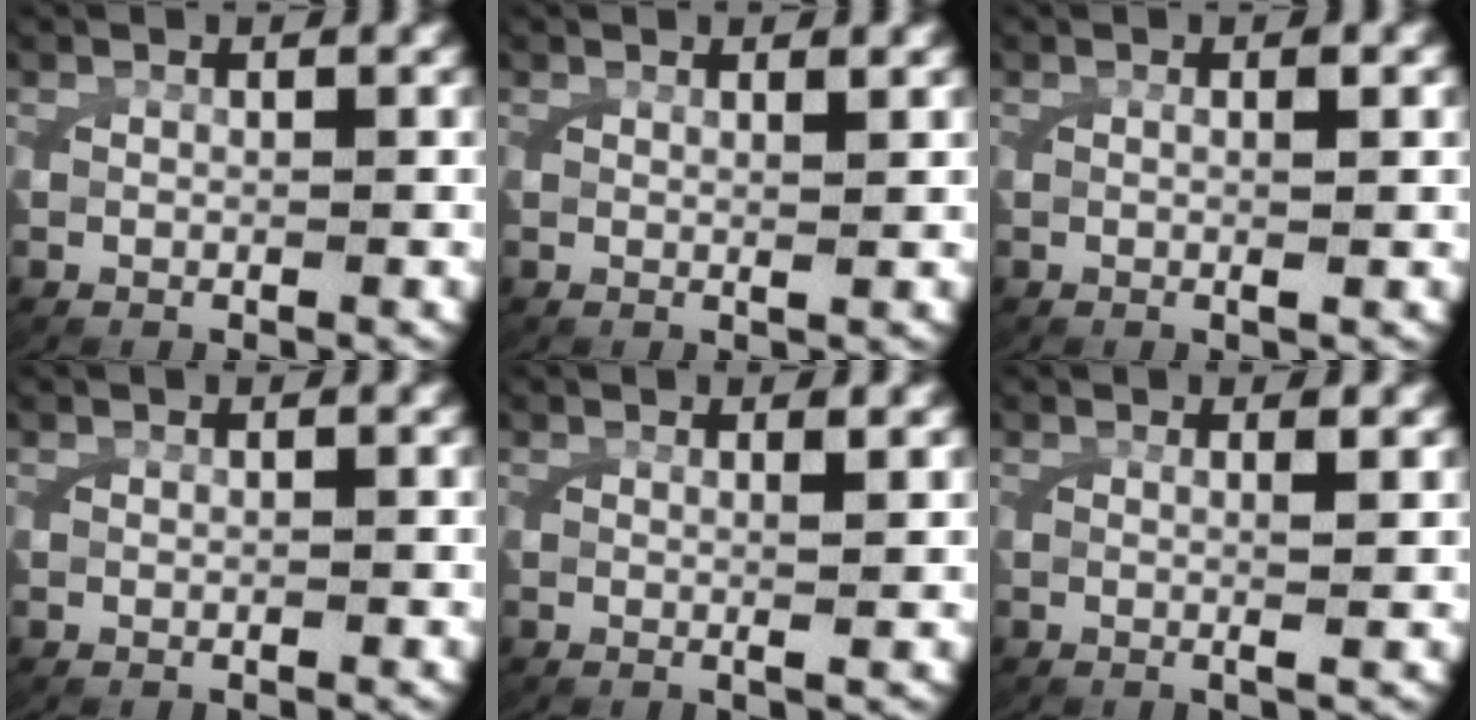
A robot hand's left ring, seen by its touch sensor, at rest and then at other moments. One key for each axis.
{"total": 0.8, "fx": 0.5, "fy": -0.2, "fz": 0.7, "tx": -0.013, "ty": -0.005, "tz": 0.009}
{"total": 1.4, "fx": 0.1, "fy": 0.1, "fz": 1.4, "tx": -0.026, "ty": 0.001, "tz": 0.001}
{"total": 0.0}
{"total": 1.4, "fx": 0.4, "fy": -0.2, "fz": 1.3, "tx": -0.028, "ty": -0.006, "tz": 0.007}
{"total": 1.7, "fx": 0.4, "fy": -0.1, "fz": 1.6, "tx": -0.034, "ty": -0.005, "tz": 0.006}